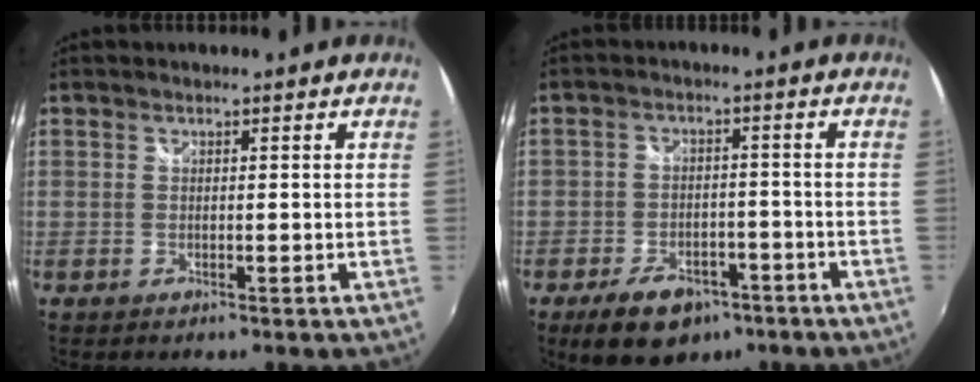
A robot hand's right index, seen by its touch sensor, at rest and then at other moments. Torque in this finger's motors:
{"motor_torque": [0.21, -0.22, -0.05, -0.06]}